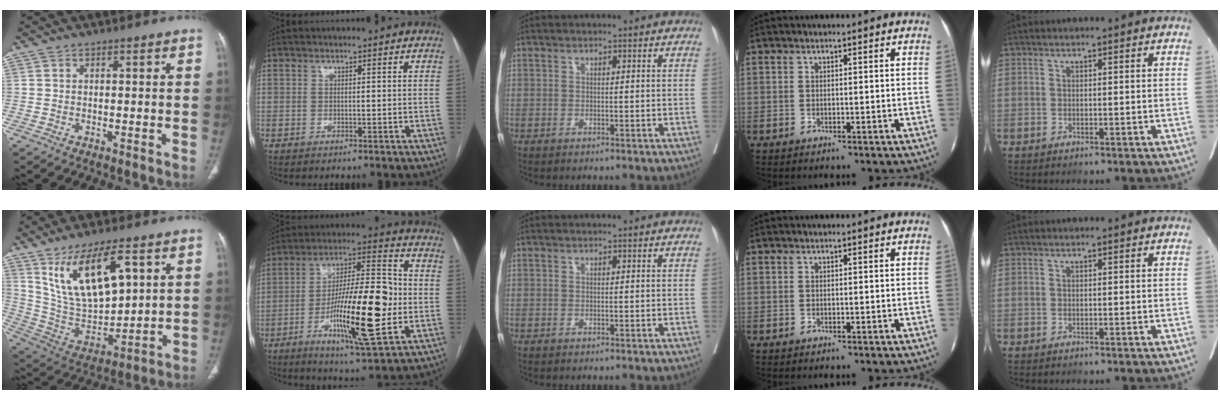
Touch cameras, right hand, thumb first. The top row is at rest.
{"thumb": {"total": 17.7, "force": [7.9, 7.8, 13.8], "torque": [-0.224, -0.030, 0.166]}, "index": {"total": 19.0, "force": [-4.1, 2.8, 18.3], "torque": [-0.324, -0.003, -0.064]}}